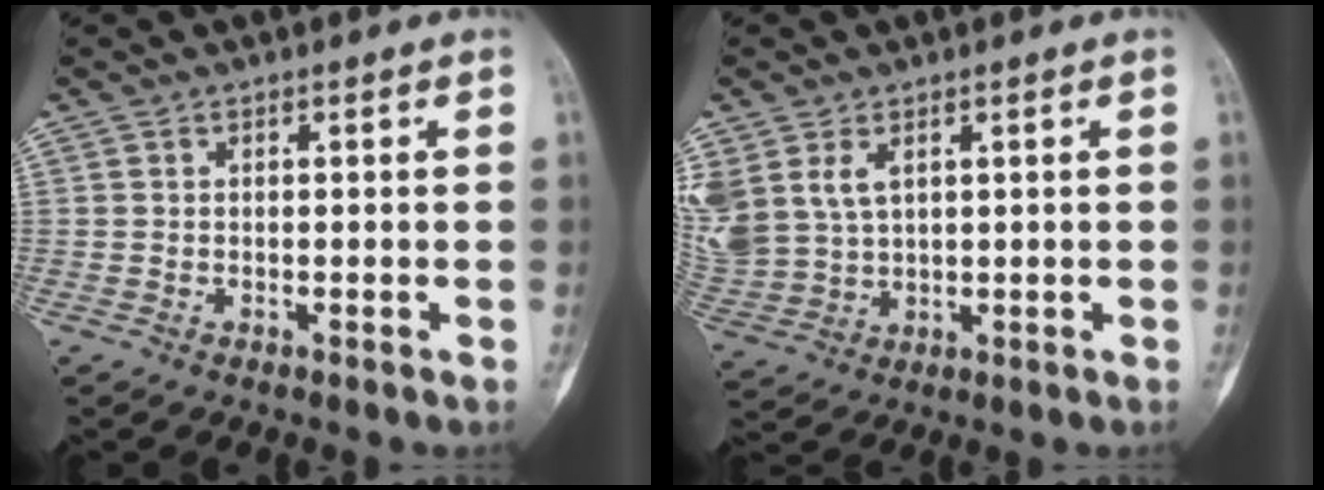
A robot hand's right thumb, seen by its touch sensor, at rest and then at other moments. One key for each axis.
{"total": 11.2, "fx": 4.1, "fy": 7.8, "fz": 7.0, "tx": -0.172, "ty": -0.003, "tz": 0.099}